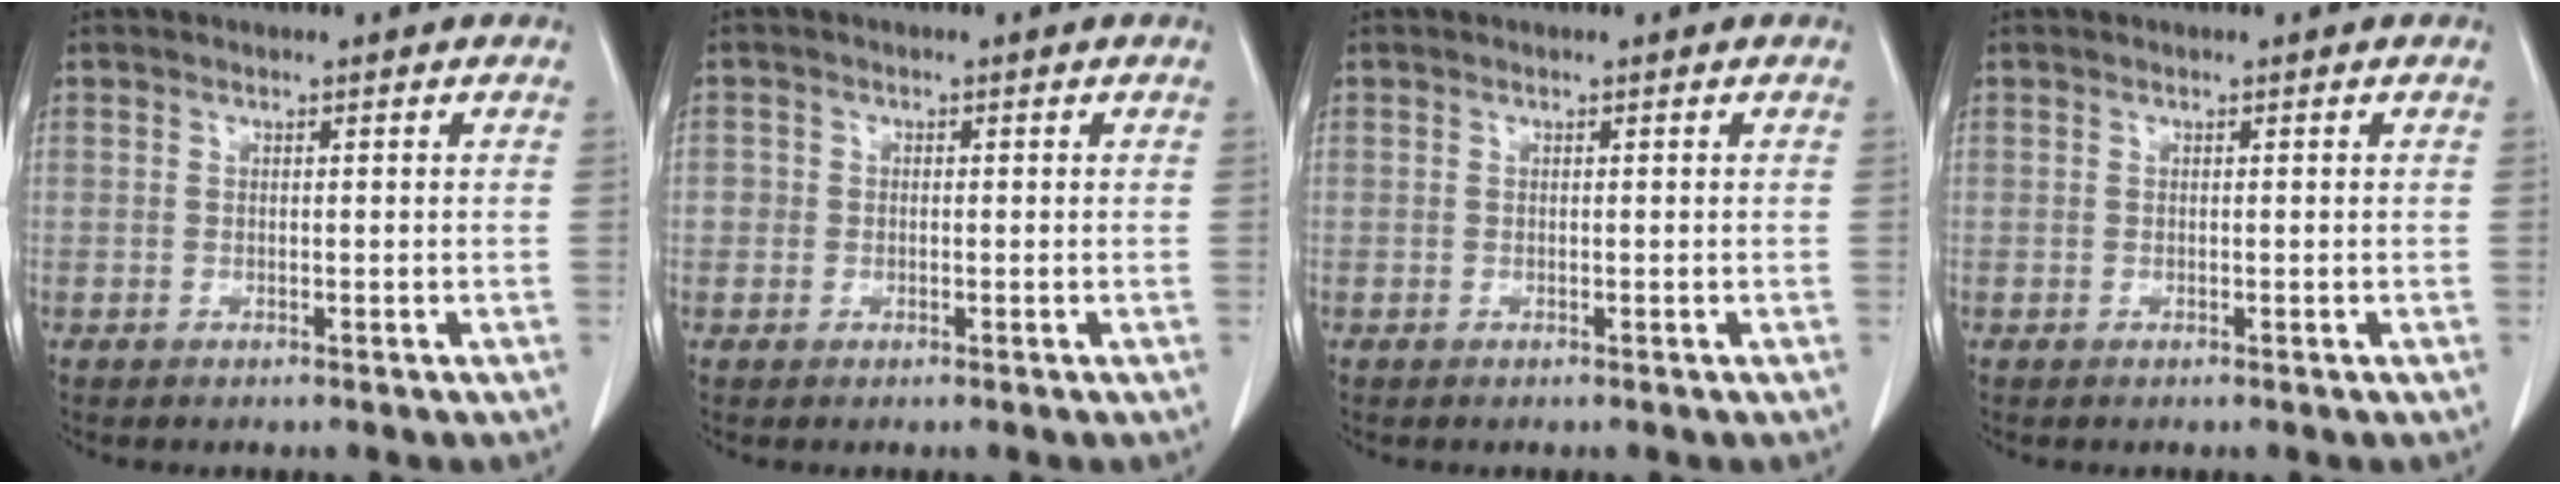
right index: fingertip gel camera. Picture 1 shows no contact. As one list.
[{"total": 1.6, "force": [-0.2, 1.5, 0.3], "torque": [0.004, 0.008, -0.004]}, {"total": 0.0}, {"total": 0.0}]